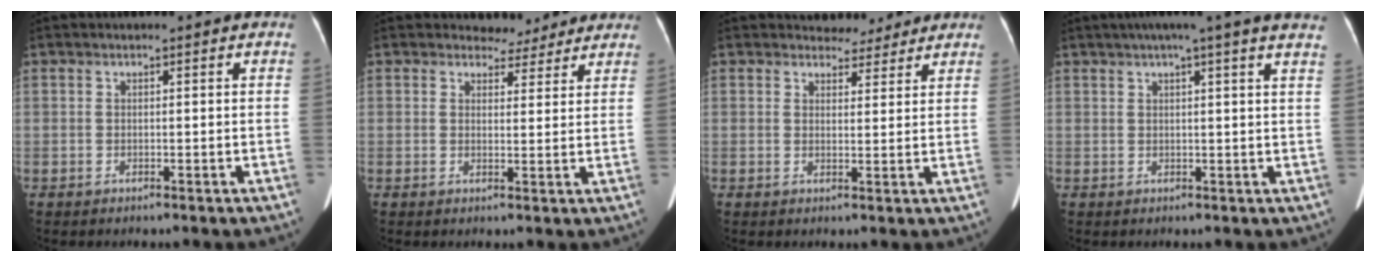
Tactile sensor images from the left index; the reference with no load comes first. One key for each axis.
{"total": 4.6, "fx": 4.1, "fy": 2.0, "fz": -0.1, "tx": 0.011, "ty": -0.002, "tz": 0.042}
{"total": 4.4, "fx": 4.0, "fy": 1.7, "fz": 0.2, "tx": 0.005, "ty": 0.000, "tz": 0.047}
{"total": 13.5, "fx": 10.9, "fy": 0.0, "fz": 8.0, "tx": -0.118, "ty": 0.032, "tz": 0.121}